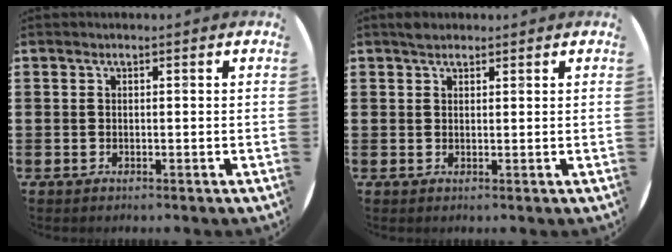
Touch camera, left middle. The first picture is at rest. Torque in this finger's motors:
{"motor_torque": [0.48, -0.47, 0.02, 0.04]}